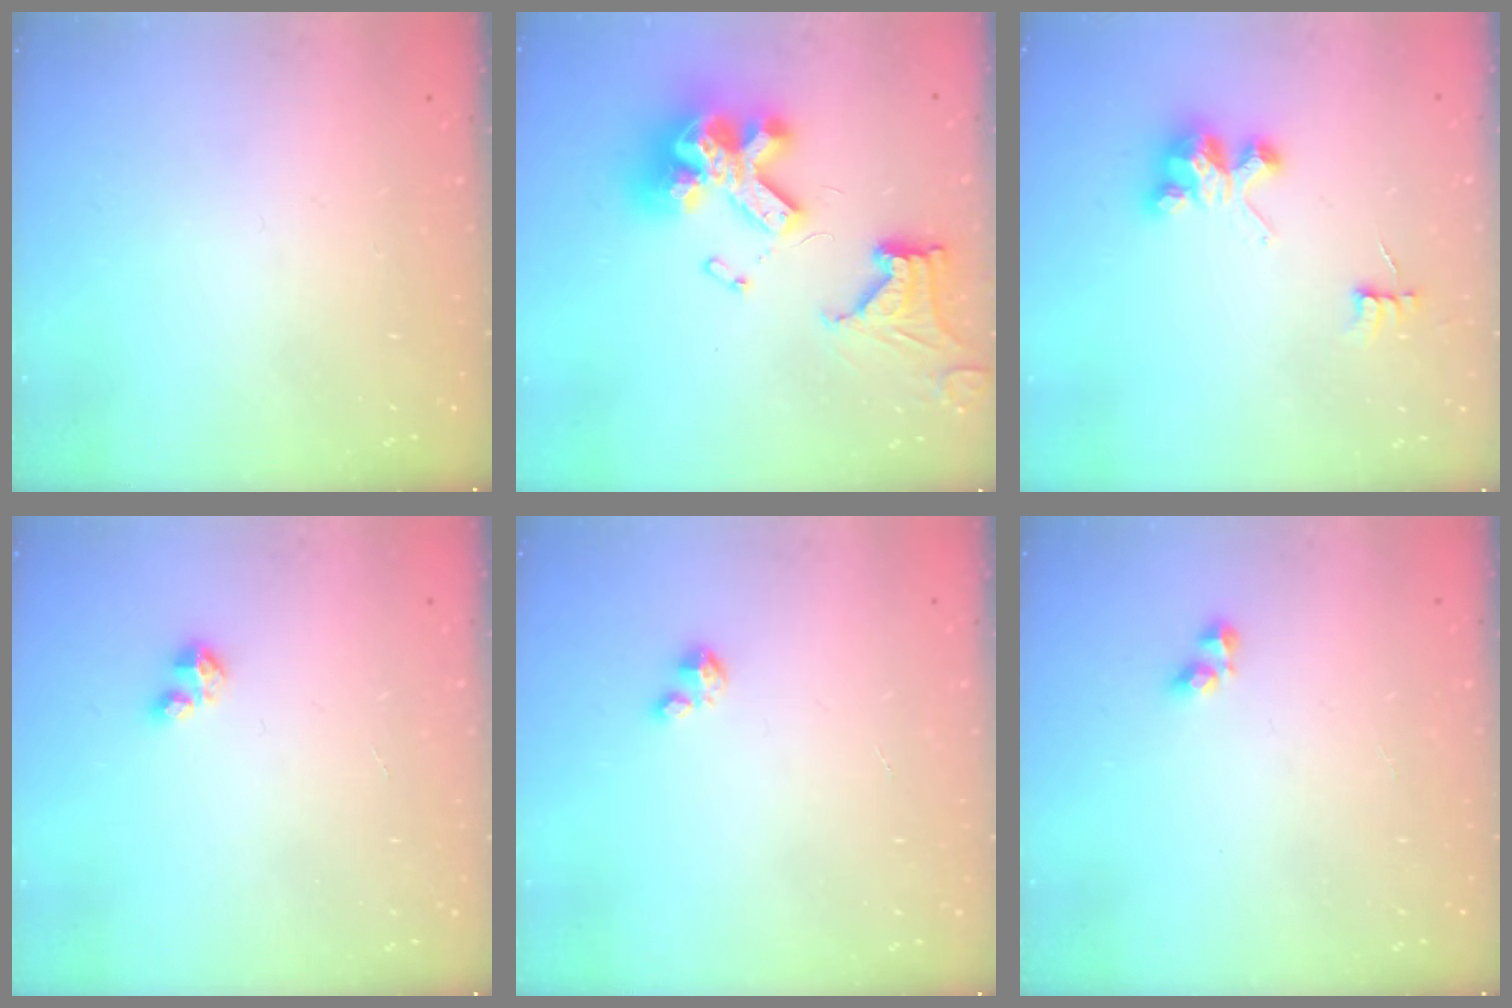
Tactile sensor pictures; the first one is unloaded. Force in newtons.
{"total": 20.1, "press": 20.0, "slide": 2.1}
{"total": 3.6, "press": 3.6, "slide": 0.0}
{"total": 2.1, "press": 2.1, "slide": 0.2}
{"total": 1.2, "press": 1.2, "slide": 0.2}
{"total": 3.7, "press": 3.7, "slide": 0.6}